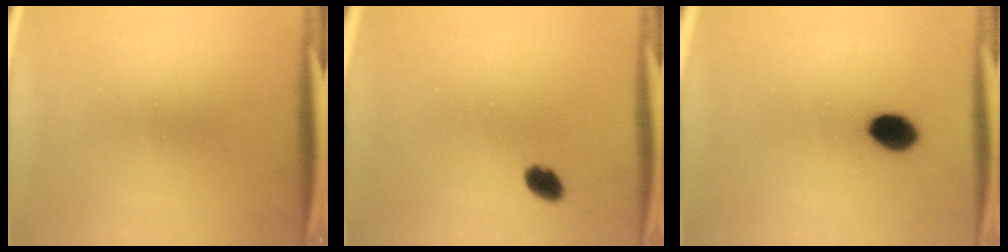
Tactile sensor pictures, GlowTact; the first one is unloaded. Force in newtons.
{"total": 2.8}
{"total": 6.2}